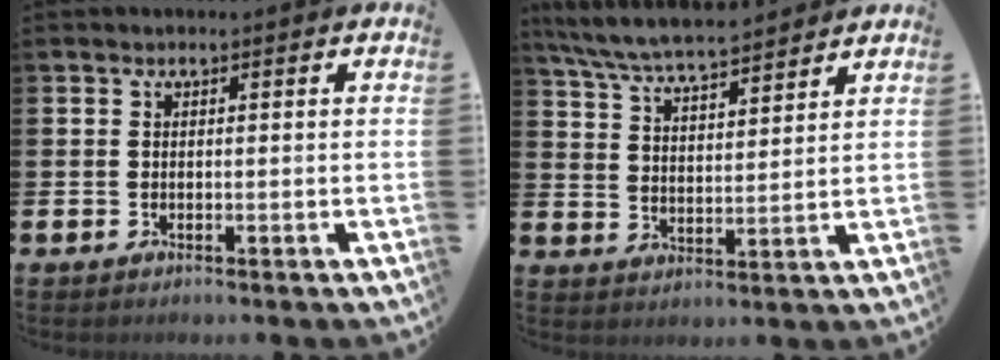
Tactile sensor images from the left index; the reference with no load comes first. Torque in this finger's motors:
{"motor_torque": [1.03, -0.97, 0.63, 0.21]}